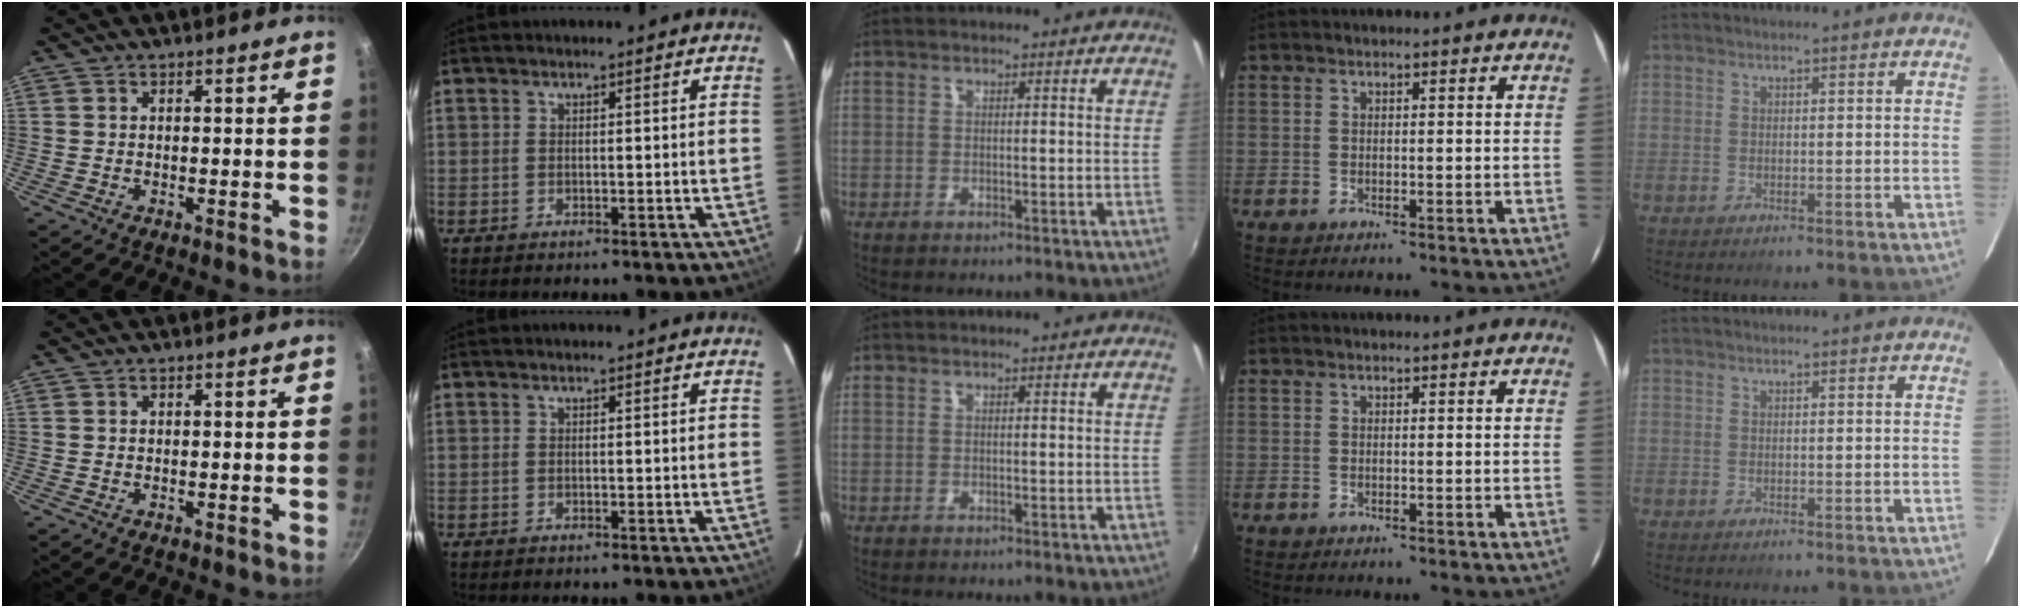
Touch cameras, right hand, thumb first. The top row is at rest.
{}